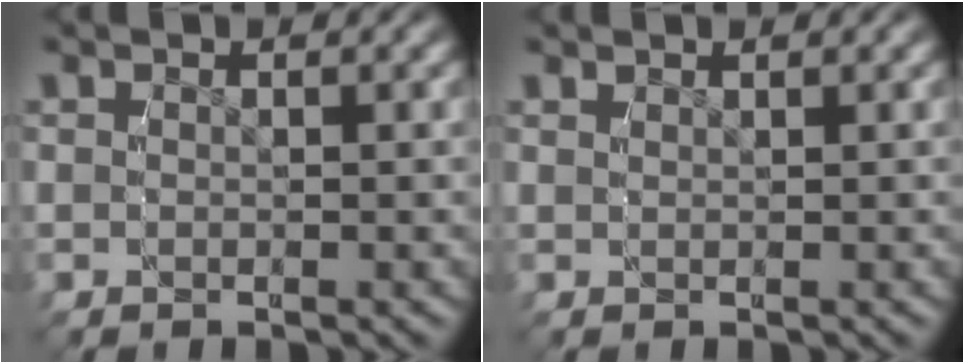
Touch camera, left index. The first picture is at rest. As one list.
[{"total": 0.8, "force": [0.7, -0.4, -0.2], "torque": [0.010, 0.002, 0.016]}]